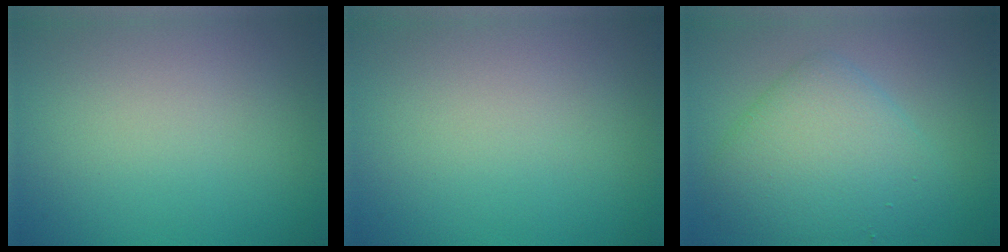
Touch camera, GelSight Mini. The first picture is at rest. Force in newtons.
{"total": 0.0}
{"total": 5.6, "press": 5.6, "slide": 0.3}